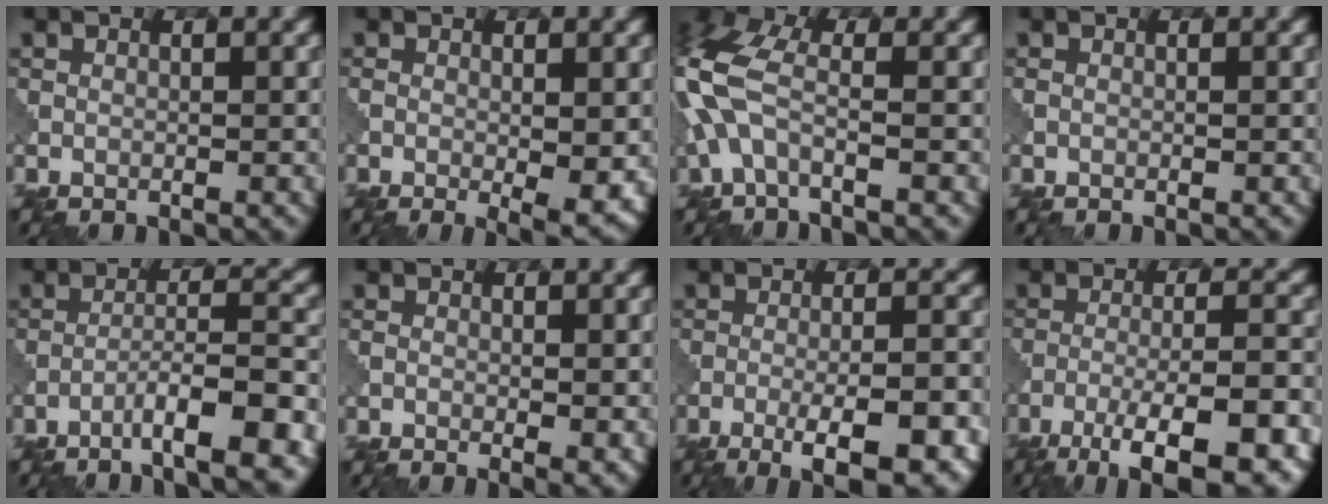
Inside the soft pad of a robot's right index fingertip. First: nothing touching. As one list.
[{"total": 4.1, "force": [-1.1, 1.0, 3.8], "torque": [-0.062, -0.015, -0.009]}, {"total": 5.3, "force": [-0.8, 2.5, 4.6], "torque": [-0.124, 0.011, -0.036]}, {"total": 0.0}, {"total": 6.4, "force": [-4.3, 0.4, 4.7], "torque": [-0.069, 0.016, -0.074]}, {"total": 3.2, "force": [-0.4, 1.0, 3.0], "torque": [-0.040, -0.009, 0.003]}, {"total": 7.2, "force": [-3.7, 1.8, 5.9], "torque": [-0.081, 0.001, -0.045]}, {"total": 9.3, "force": [-6.2, 1.8, 6.7], "torque": [-0.098, 0.007, -0.095]}]